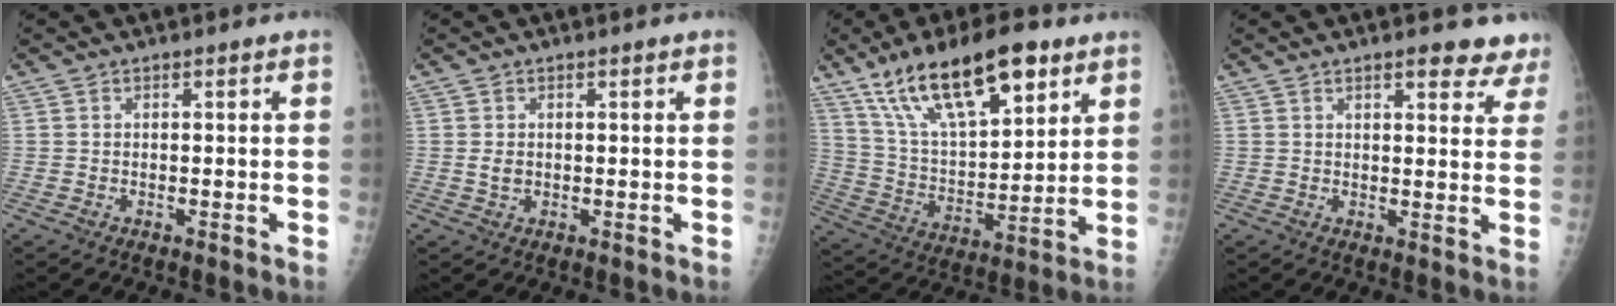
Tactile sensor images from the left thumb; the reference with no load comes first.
{"total": 1.6, "force": [0.2, 1.2, 1.1], "torque": [-0.015, -0.002, 0.008]}
{"total": 20.4, "force": [12.3, 7.9, 14.2], "torque": [-0.211, -0.040, 0.227]}
{"total": 7.6, "force": [6.0, 2.6, 3.8], "torque": [-0.011, -0.027, 0.060]}